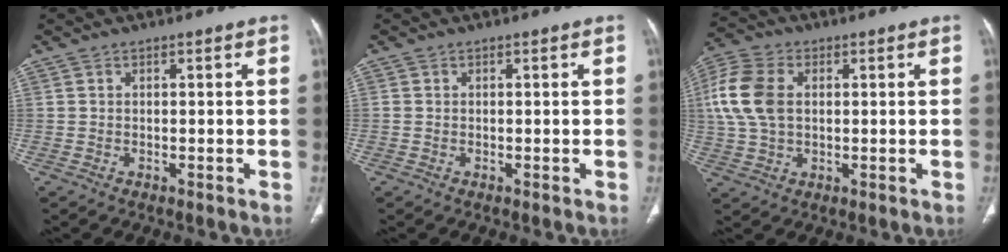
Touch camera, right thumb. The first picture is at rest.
{"total": 0.0}
{"total": 11.0, "force": [1.6, 7.5, 8.0], "torque": [-0.178, 0.015, 0.031]}